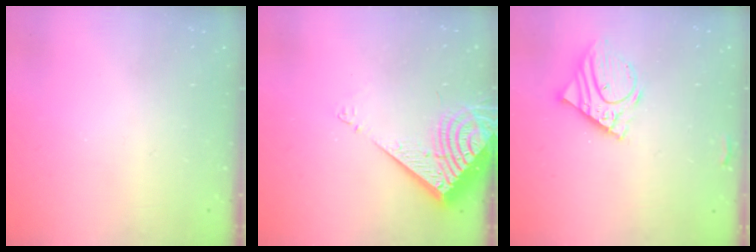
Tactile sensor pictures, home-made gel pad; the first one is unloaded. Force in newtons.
{"total": 10.8, "press": 10.7, "slide": 1.4}
{"total": 10.3, "press": 10.2, "slide": 1.6}